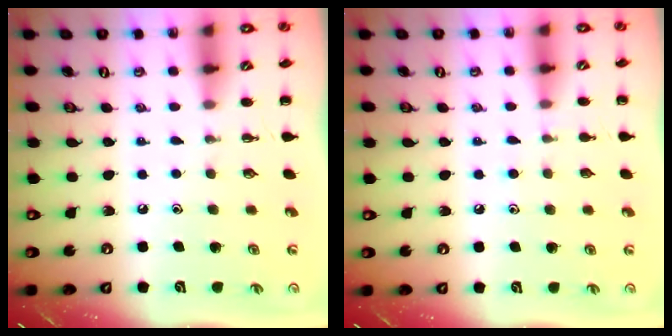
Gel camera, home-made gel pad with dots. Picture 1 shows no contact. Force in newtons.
{"total": 5.4, "press": 5.2, "slide": 1.6}